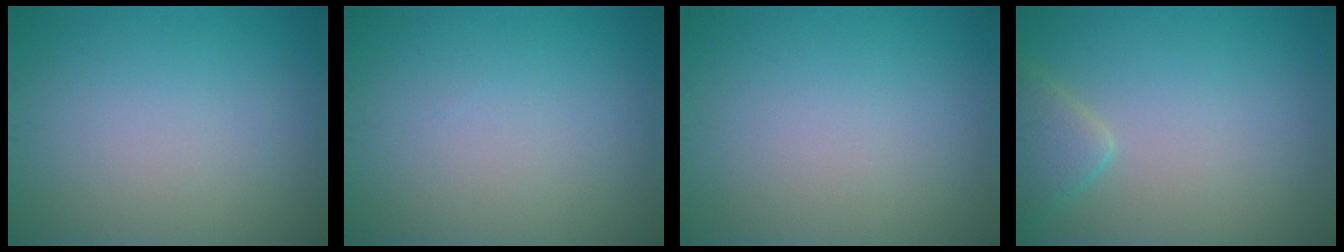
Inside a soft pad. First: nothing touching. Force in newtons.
{"total": 0.0}
{"total": 0.0}
{"total": 2.6, "press": 2.6, "slide": 0.2}